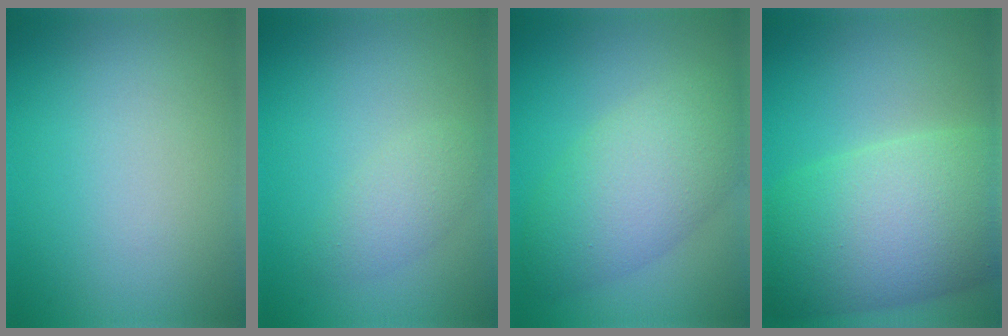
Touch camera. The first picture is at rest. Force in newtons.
{"total": 2.1, "press": 2.1, "slide": 0.2}
{"total": 6.7, "press": 6.7, "slide": 0.1}
{"total": 12.4, "press": 12.4, "slide": 0.5}